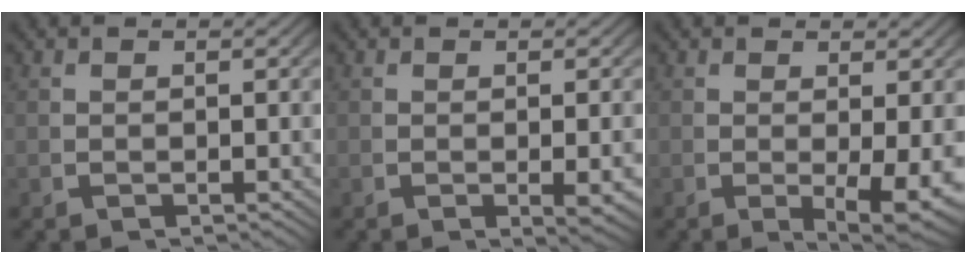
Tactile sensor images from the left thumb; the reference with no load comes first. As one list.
[{"total": 2.0, "force": [-0.2, 0.6, 1.9], "torque": [-0.027, -0.004, 0.000]}, {"total": 4.3, "force": [-0.7, 1.6, 4.0], "torque": [-0.064, -0.023, 0.001]}]